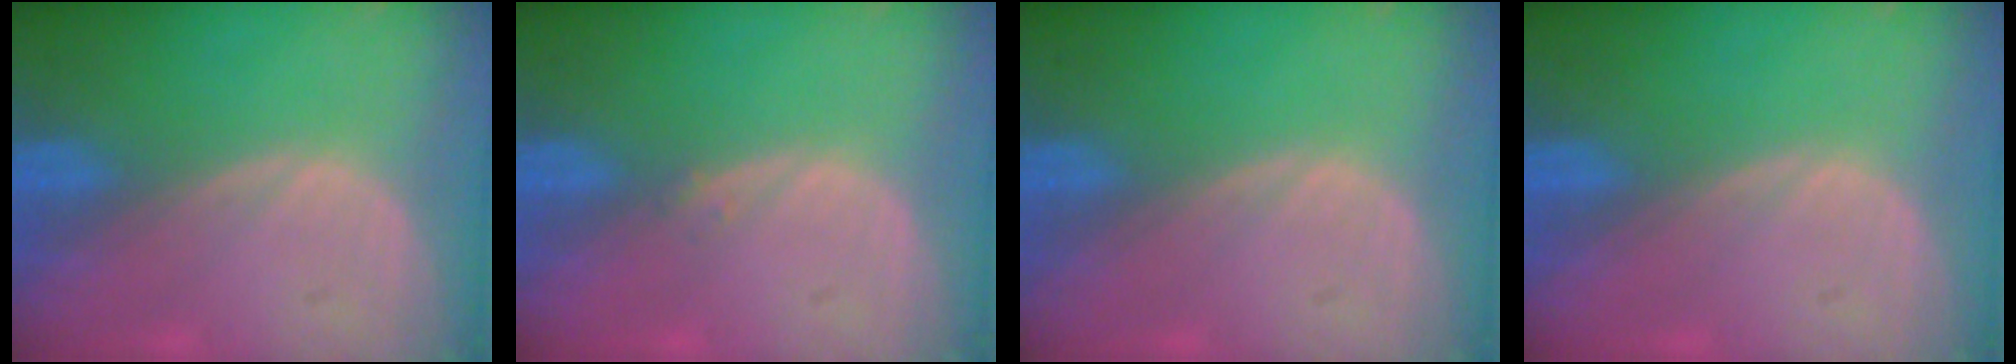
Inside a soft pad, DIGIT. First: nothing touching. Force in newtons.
{"total": 0.6, "press": 0.5, "slide": 0.3}
{"total": 0.0}
{"total": 0.0}